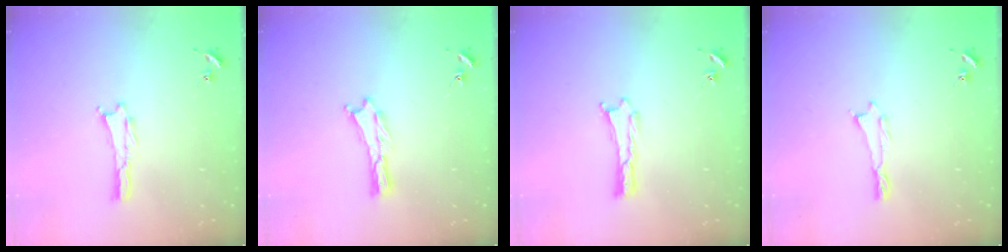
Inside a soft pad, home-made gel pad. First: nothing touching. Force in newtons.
{"total": 0.0}
{"total": 0.0}
{"total": 0.0}